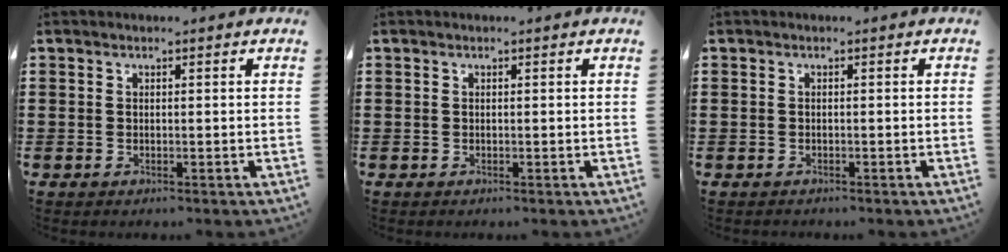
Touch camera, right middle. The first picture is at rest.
{"total": 0.0}
{"total": 0.6, "force": [-0.6, 0.3, -0.1], "torque": [0.001, 0.004, -0.013]}